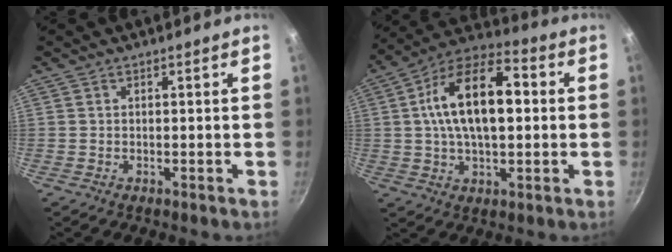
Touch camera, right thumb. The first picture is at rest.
{"total": 17.7, "force": [2.1, 9.1, 15.1], "torque": [-0.253, 0.027, 0.027]}